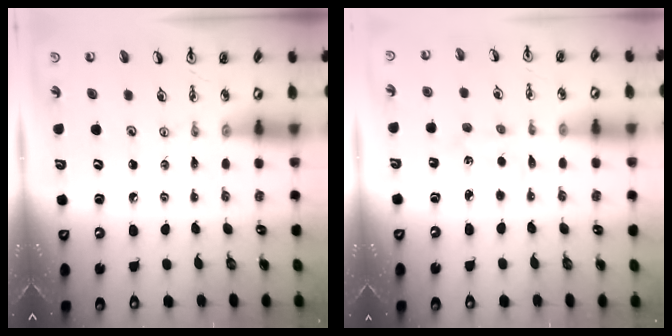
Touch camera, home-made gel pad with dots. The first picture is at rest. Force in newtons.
{"total": 3.2, "press": 3.2, "slide": 0.4}